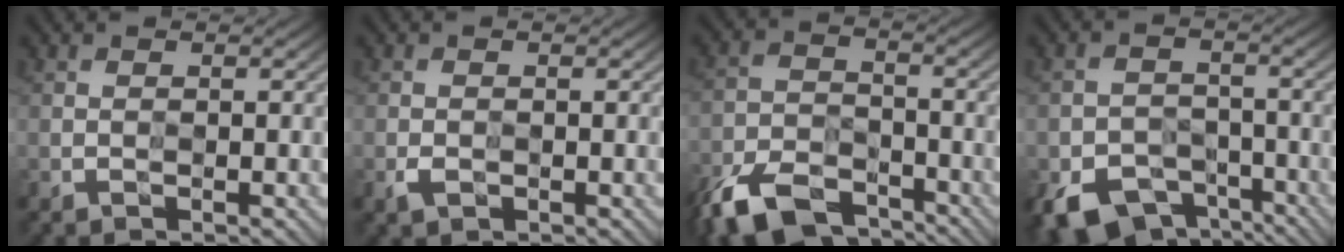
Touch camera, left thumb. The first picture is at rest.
{"total": 0.9, "force": [-0.3, 0.7, -0.4], "torque": [0.007, -0.003, -0.005]}
{"total": 7.4, "force": [-6.4, 3.1, 2.2], "torque": [-0.049, -0.006, -0.136]}
{"total": 5.5, "force": [-4.2, 3.5, 0.8], "torque": [-0.009, -0.008, -0.077]}